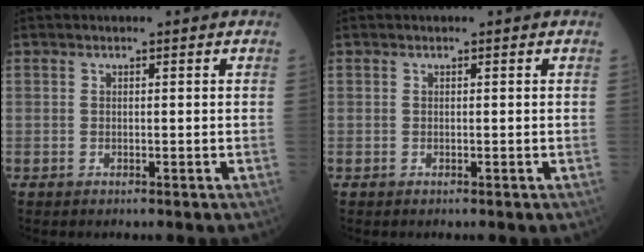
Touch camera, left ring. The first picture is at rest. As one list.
[{"total": 0.0}]